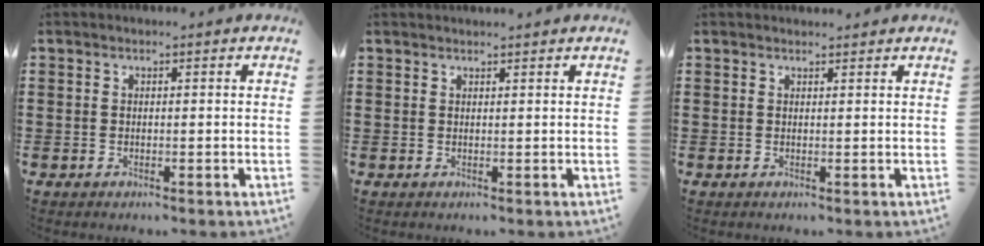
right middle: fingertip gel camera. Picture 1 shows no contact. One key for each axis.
{"total": 0.8, "fx": 0.8, "fy": 0.0, "fz": 0.0, "tx": -0.002, "ty": -0.004, "tz": 0.017}
{"total": 0.9, "fx": 0.9, "fy": 0.0, "fz": 0.0, "tx": -0.003, "ty": -0.004, "tz": 0.017}